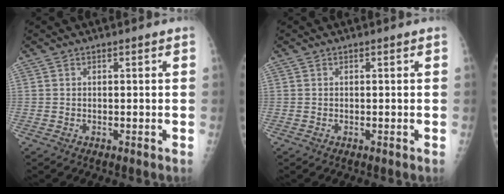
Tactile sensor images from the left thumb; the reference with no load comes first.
{"total": 0.0}